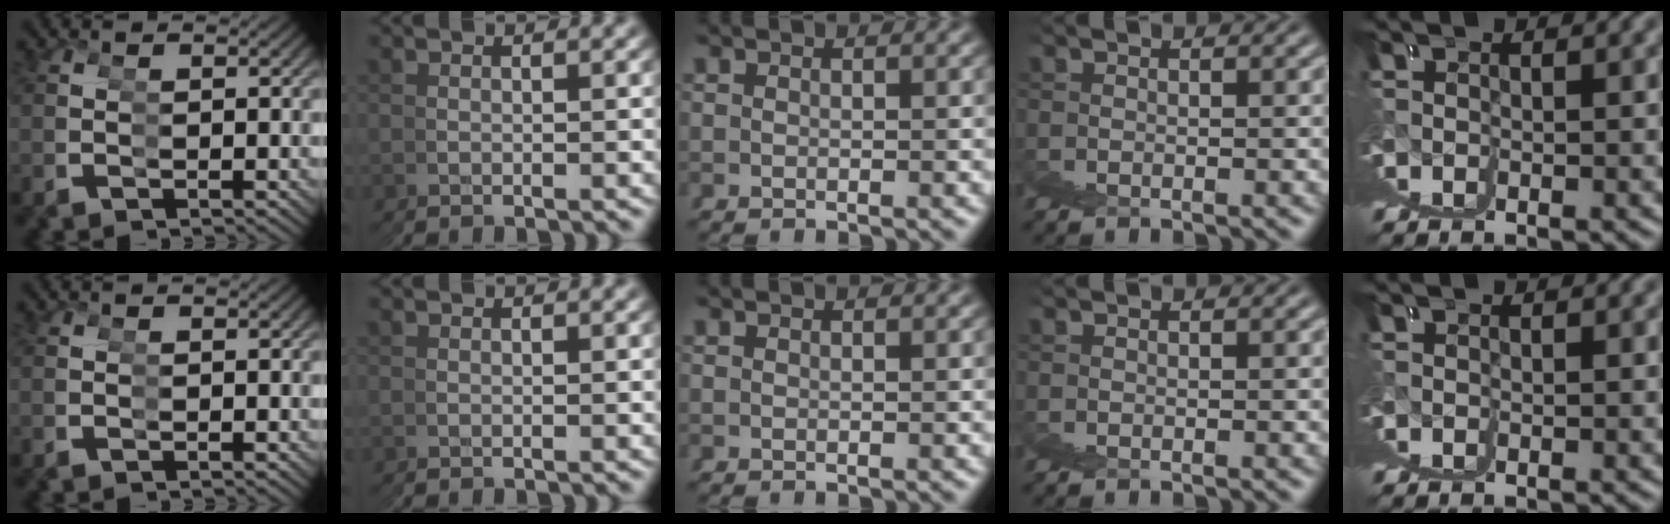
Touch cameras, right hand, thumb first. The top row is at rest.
{}